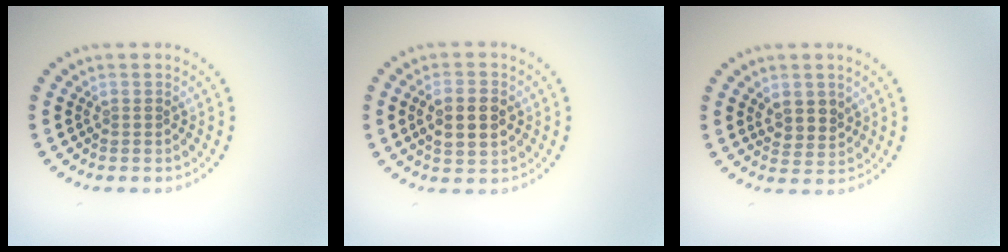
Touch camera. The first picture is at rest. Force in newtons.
{"total": 3.6, "press": 3.6, "slide": 0.4}
{"total": 2.4, "press": 2.2, "slide": 1.0}